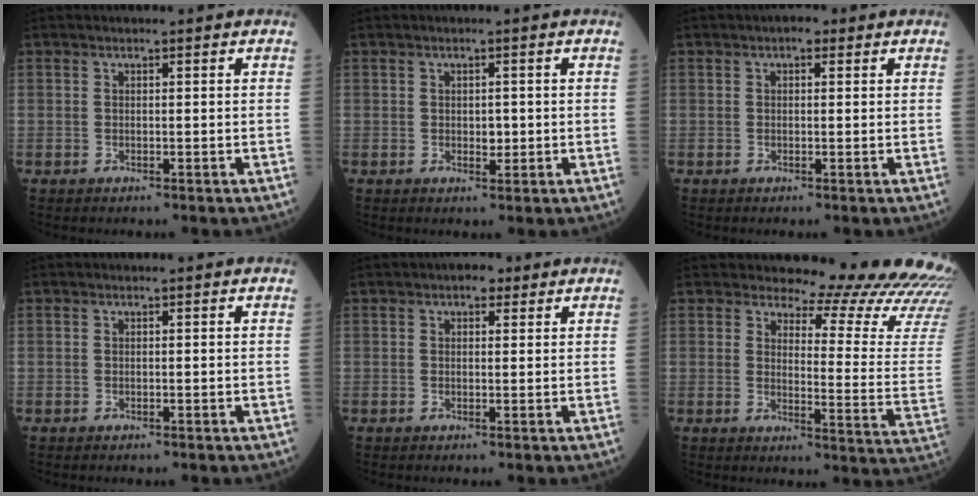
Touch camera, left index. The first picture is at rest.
{"total": 1.4, "force": [-0.2, 0.9, 1.0], "torque": [-0.012, -0.003, -0.003]}
{"total": 1.6, "force": [0.8, 0.9, 1.1], "torque": [-0.012, 0.005, 0.004]}
{"total": 0.0}
{"total": 2.2, "force": [1.3, 1.3, 1.2], "torque": [-0.014, 0.006, 0.012]}
{"total": 19.1, "force": [18.7, 0.4, 3.5], "torque": [-0.033, -0.165, 0.189]}